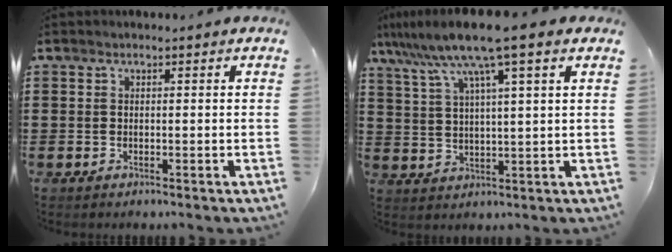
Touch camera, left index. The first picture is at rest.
{"total": 9.9, "force": [6.7, 0.0, 7.3], "torque": [-0.158, -0.019, 0.114]}